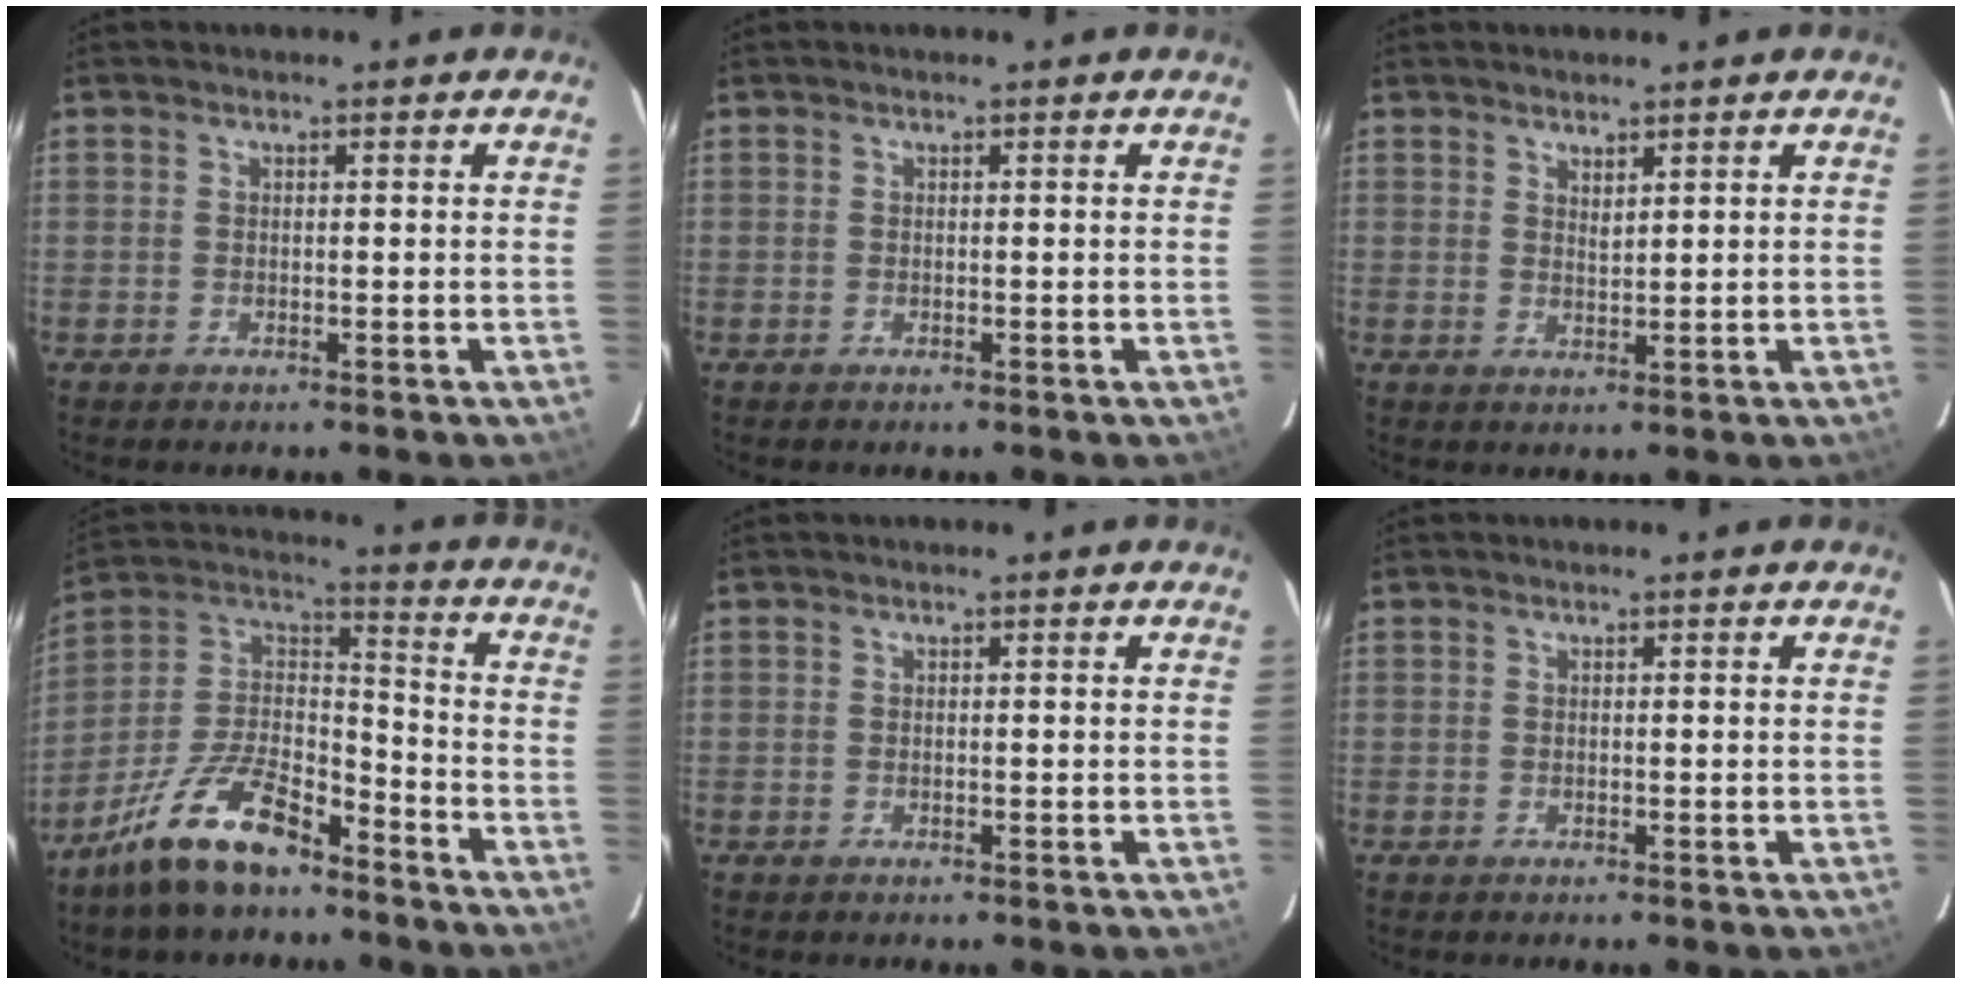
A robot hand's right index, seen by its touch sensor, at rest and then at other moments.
{"total": 0.0}
{"total": 1.8, "force": [1.5, 0.5, 0.9], "torque": [-0.013, 0.000, 0.027]}
{"total": 15.8, "force": [-10.9, 5.9, 9.9], "torque": [-0.209, 0.016, -0.201]}
{"total": 0.0}
{"total": 0.0}